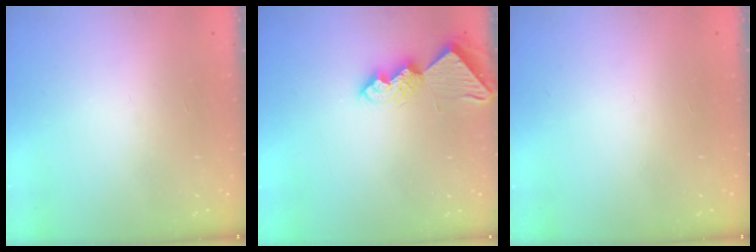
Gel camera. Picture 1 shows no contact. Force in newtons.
{"total": 10.7, "press": 10.7, "slide": 0.3}
{"total": 0.0}